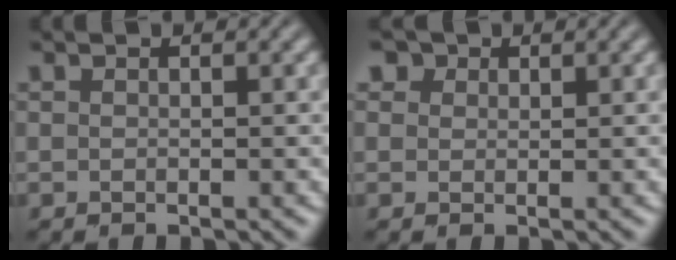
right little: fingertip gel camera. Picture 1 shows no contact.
{"total": 2.5, "force": [1.6, 1.7, 0.9], "torque": [-0.022, 0.001, 0.018]}